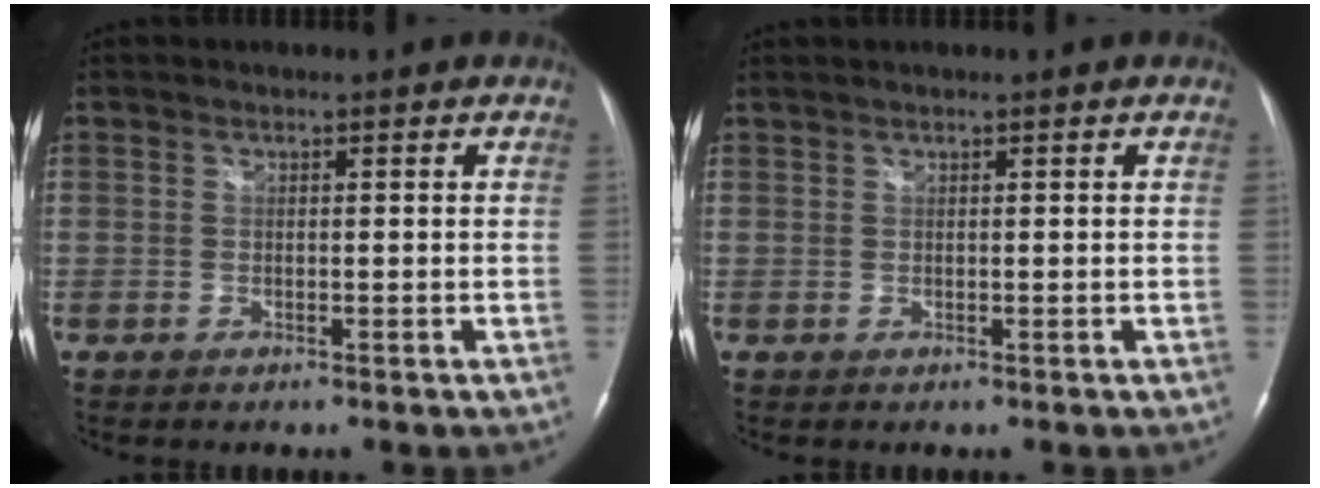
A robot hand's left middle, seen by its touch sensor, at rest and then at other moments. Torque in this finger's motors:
{"motor_torque": [0.10, -0.06, 0.00, 0.01]}